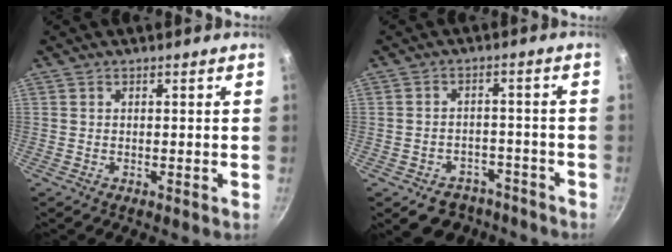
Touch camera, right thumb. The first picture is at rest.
{"total": 8.9, "force": [-6.7, 5.6, 2.0], "torque": [0.015, 0.055, -0.080]}